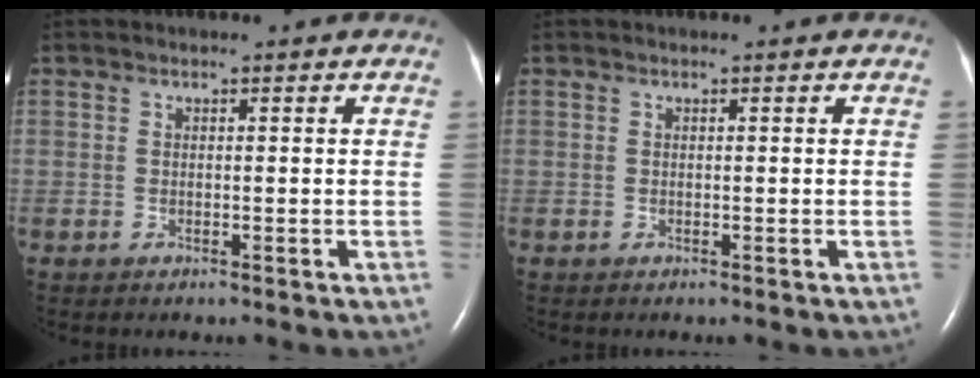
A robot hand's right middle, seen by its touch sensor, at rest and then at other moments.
{"total": 0.0}